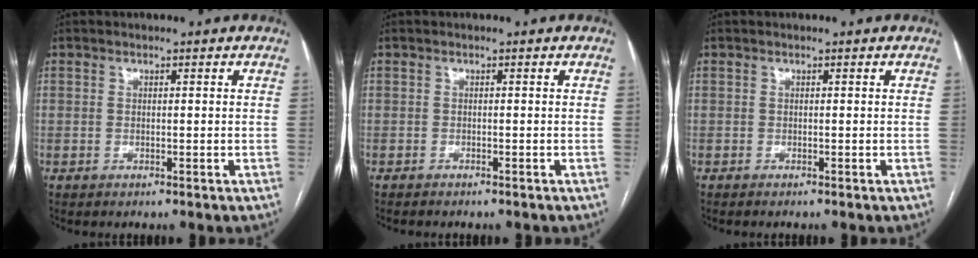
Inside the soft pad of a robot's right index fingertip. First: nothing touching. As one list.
[{"total": 3.0, "force": [-2.6, 0.7, 1.2], "torque": [-0.017, -0.005, -0.030]}, {"total": 1.0, "force": [-0.9, 0.0, 0.4], "torque": [-0.005, -0.001, -0.012]}]